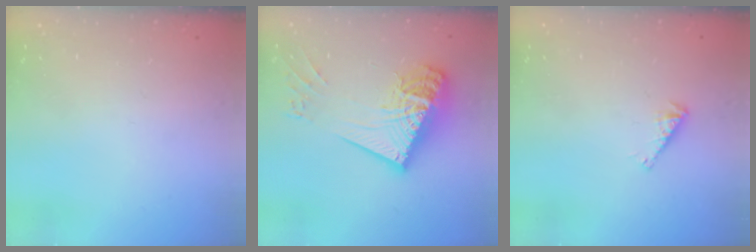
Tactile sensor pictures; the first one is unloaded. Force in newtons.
{"total": 21.5, "press": 21.3, "slide": 2.7}
{"total": 2.8, "press": 2.7, "slide": 0.5}